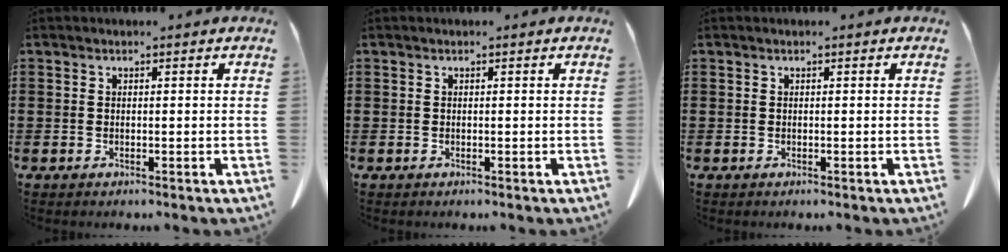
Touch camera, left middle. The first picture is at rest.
{"total": 0.0}
{"total": 0.0}